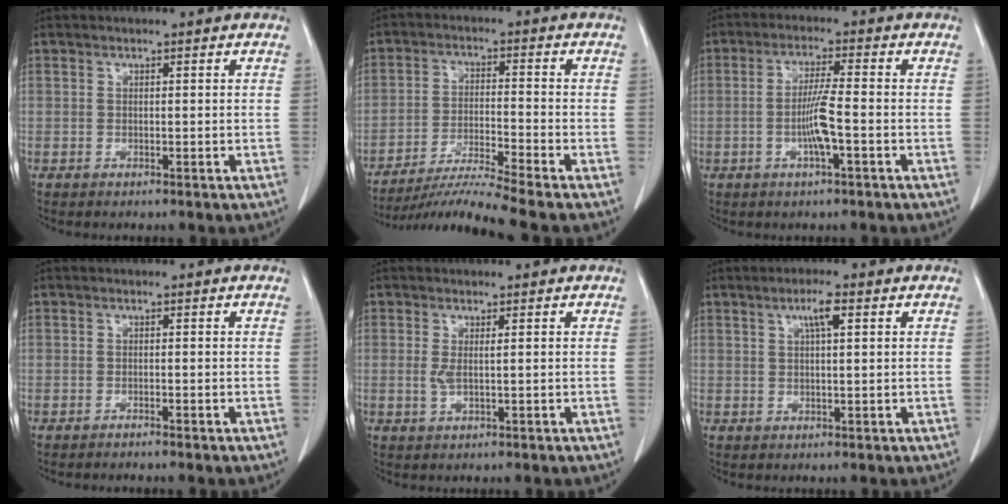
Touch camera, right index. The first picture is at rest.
{"total": 9.9, "force": [-8.7, -3.0, 3.6], "torque": [-0.059, -0.018, -0.156]}
{"total": 5.4, "force": [-1.4, 0.0, 5.2], "torque": [-0.103, 0.002, -0.025]}
{"total": 1.1, "force": [-1.0, -0.2, 0.4], "torque": [-0.008, 0.002, -0.015]}
{"total": 1.8, "force": [0.2, 0.3, 1.8], "torque": [-0.041, -0.002, 0.008]}
{"total": 3.2, "force": [1.3, 0.3, 2.9], "torque": [-0.052, 0.004, 0.022]}